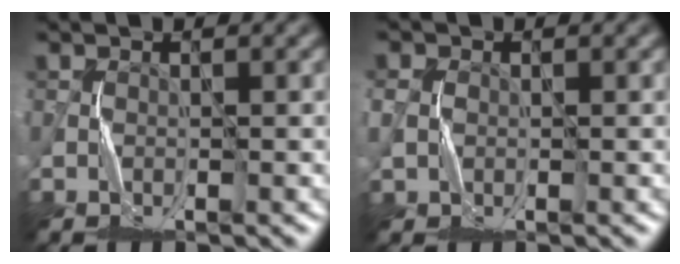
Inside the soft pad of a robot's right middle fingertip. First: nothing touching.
{"total": 1.7, "force": [0.0, 1.5, 0.8], "torque": [-0.019, 0.000, -0.002]}